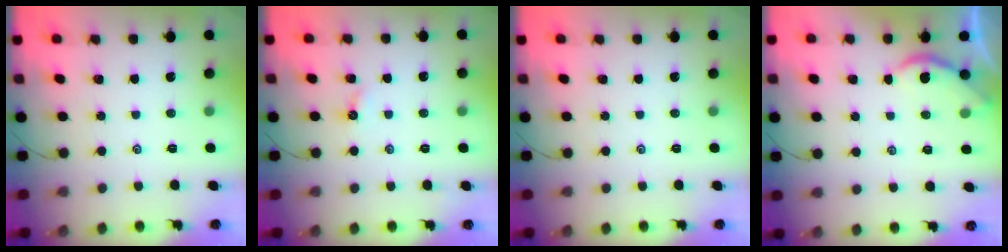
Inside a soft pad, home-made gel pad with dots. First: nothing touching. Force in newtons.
{"total": 2.4, "press": 2.4, "slide": 0.3}
{"total": 0.0}
{"total": 2.4, "press": 2.3, "slide": 0.5}